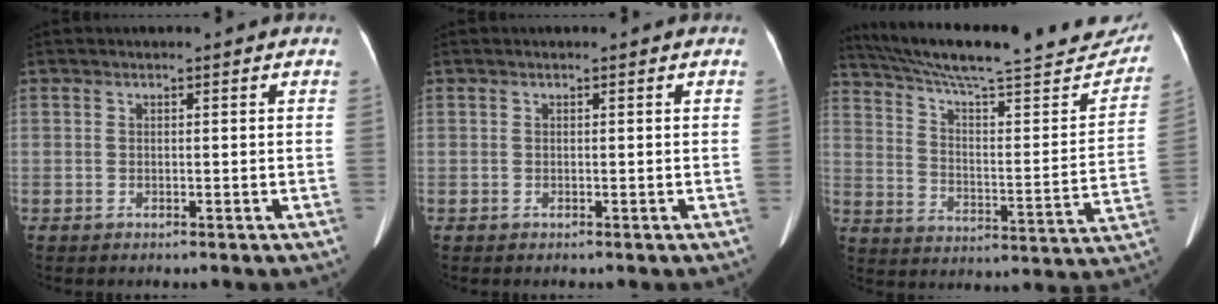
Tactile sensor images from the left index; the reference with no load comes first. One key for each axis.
{"total": 0.0}
{"total": 30.0, "fx": 26.4, "fy": 4.8, "fz": 13.4, "tx": -0.212, "ty": -0.046, "tz": 0.350}